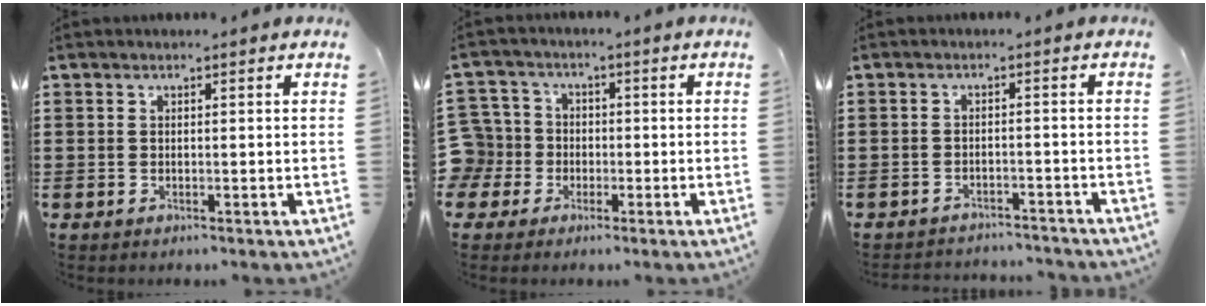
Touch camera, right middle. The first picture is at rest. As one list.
[{"total": 6.3, "force": [-1.0, 6.1, 1.3], "torque": [-0.077, 0.002, -0.025]}, {"total": 2.4, "force": [-2.4, 0.3, -0.1], "torque": [-0.005, 0.002, -0.053]}]